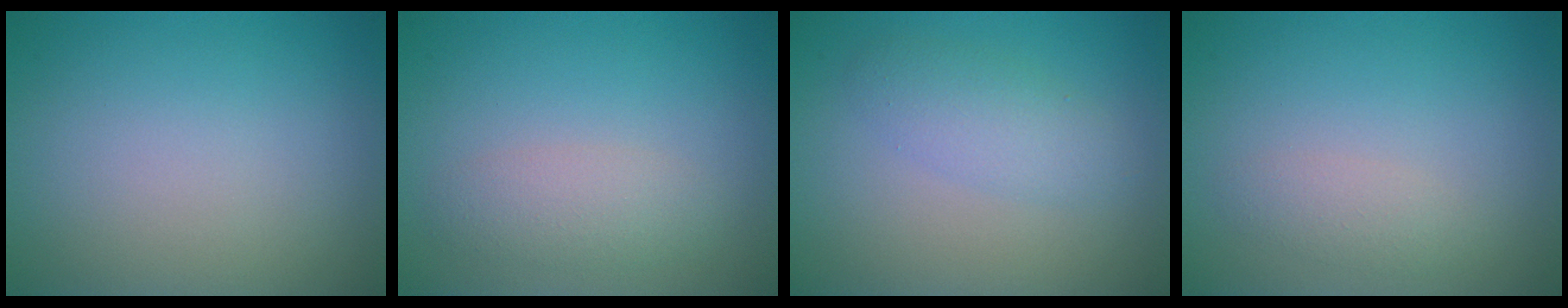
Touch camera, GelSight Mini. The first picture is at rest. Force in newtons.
{"total": 2.2, "press": 2.2, "slide": 0.1}
{"total": 2.4, "press": 2.4, "slide": 0.1}
{"total": 1.4, "press": 1.4, "slide": 0.1}